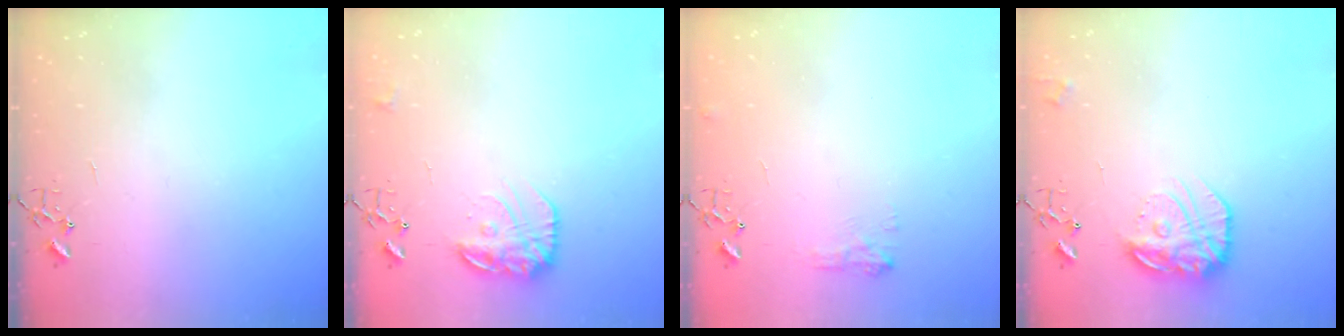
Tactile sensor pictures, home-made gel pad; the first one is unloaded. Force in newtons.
{"total": 14.8, "press": 14.8, "slide": 0.8}
{"total": 7.4, "press": 7.4, "slide": 0.5}
{"total": 17.1, "press": 17.0, "slide": 1.2}